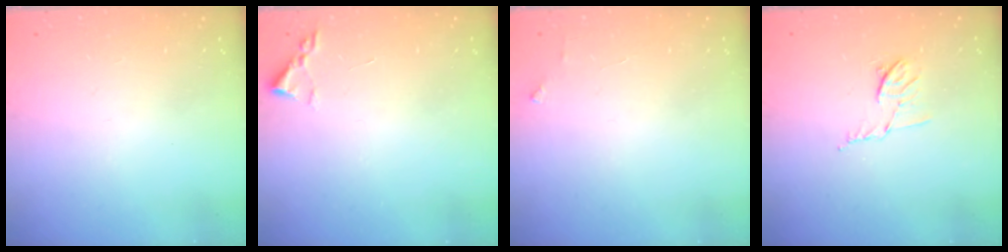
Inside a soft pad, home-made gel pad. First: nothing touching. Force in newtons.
{"total": 1.8, "press": 1.8, "slide": 0.3}
{"total": 2.6, "press": 2.6, "slide": 0.2}
{"total": 6.5, "press": 6.4, "slide": 1.0}